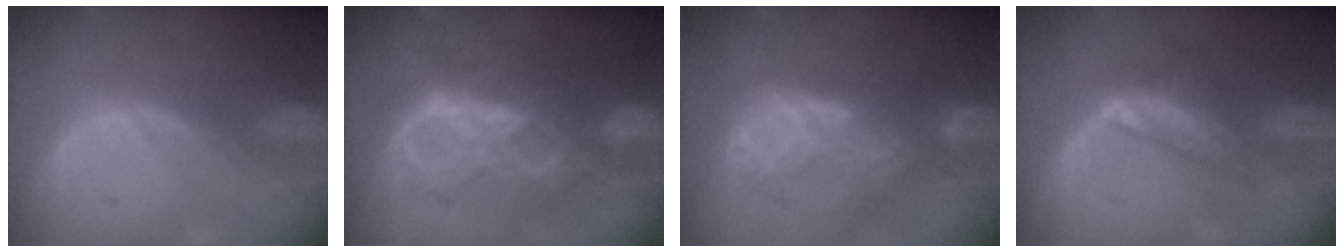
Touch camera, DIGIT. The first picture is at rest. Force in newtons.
{"total": 10.0, "press": 9.9, "slide": 1.0}
{"total": 9.1, "press": 7.7, "slide": 4.8}
{"total": 6.1, "press": 5.3, "slide": 3.1}